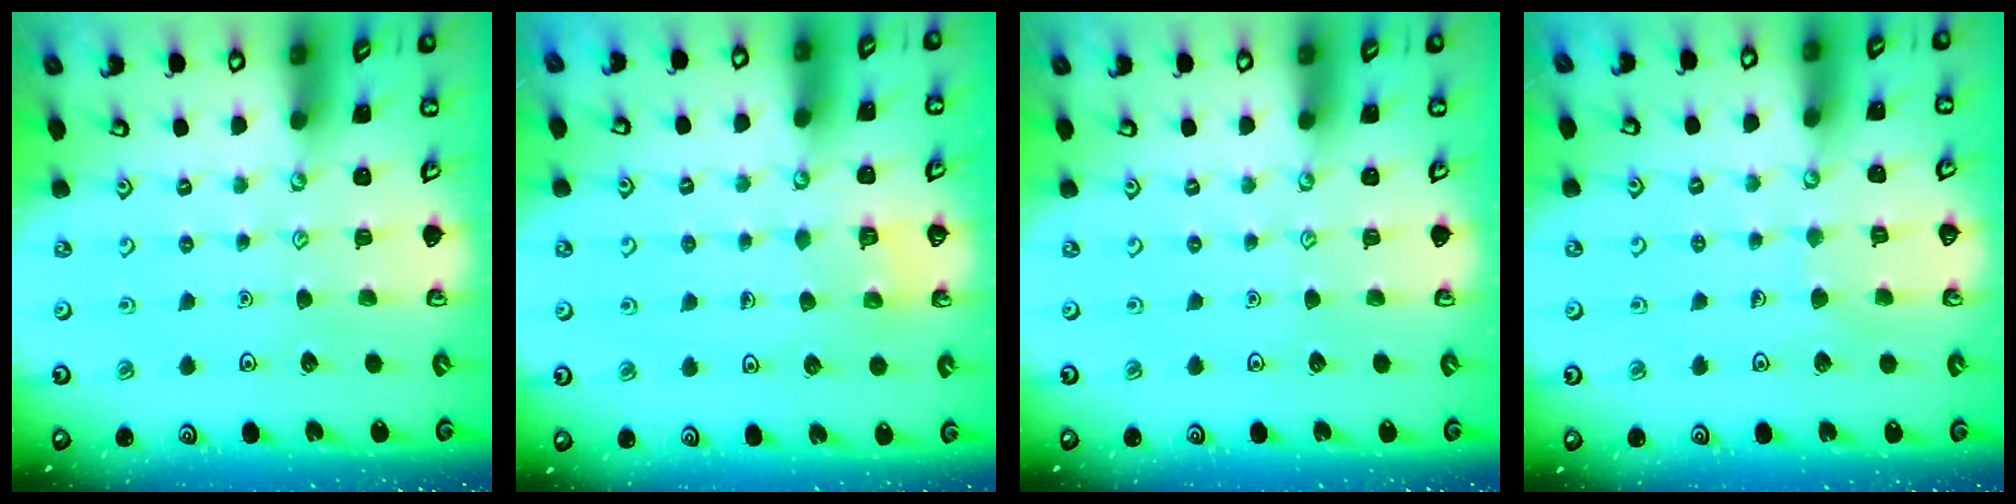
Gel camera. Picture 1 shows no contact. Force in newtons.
{"total": 2.8, "press": 2.8, "slide": 0.1}
{"total": 0.0}
{"total": 5.2, "press": 5.2, "slide": 0.3}